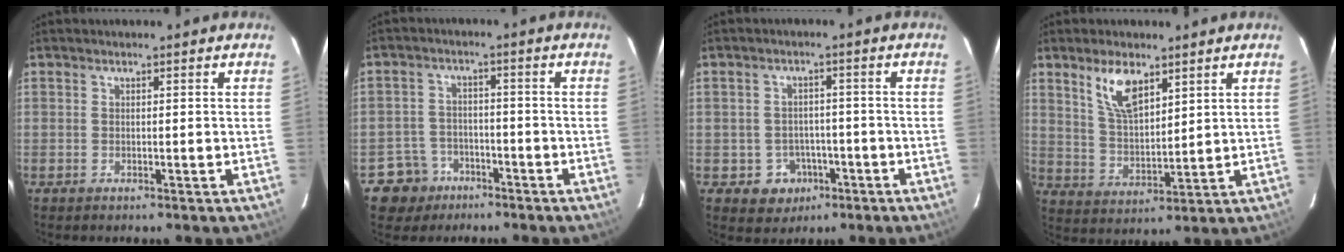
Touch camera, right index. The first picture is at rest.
{"total": 6.6, "force": [-3.9, 5.3, 0.2], "torque": [-0.023, 0.026, -0.062]}
{"total": 6.0, "force": [-2.5, 5.3, 0.9], "torque": [-0.030, 0.021, -0.020]}
{"total": 8.7, "force": [5.3, 3.7, 5.8], "torque": [-0.108, 0.005, 0.111]}